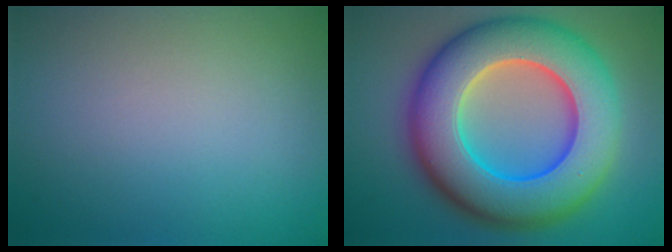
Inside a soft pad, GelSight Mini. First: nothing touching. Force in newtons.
{"total": 14.5, "press": 14.5, "slide": 0.4}